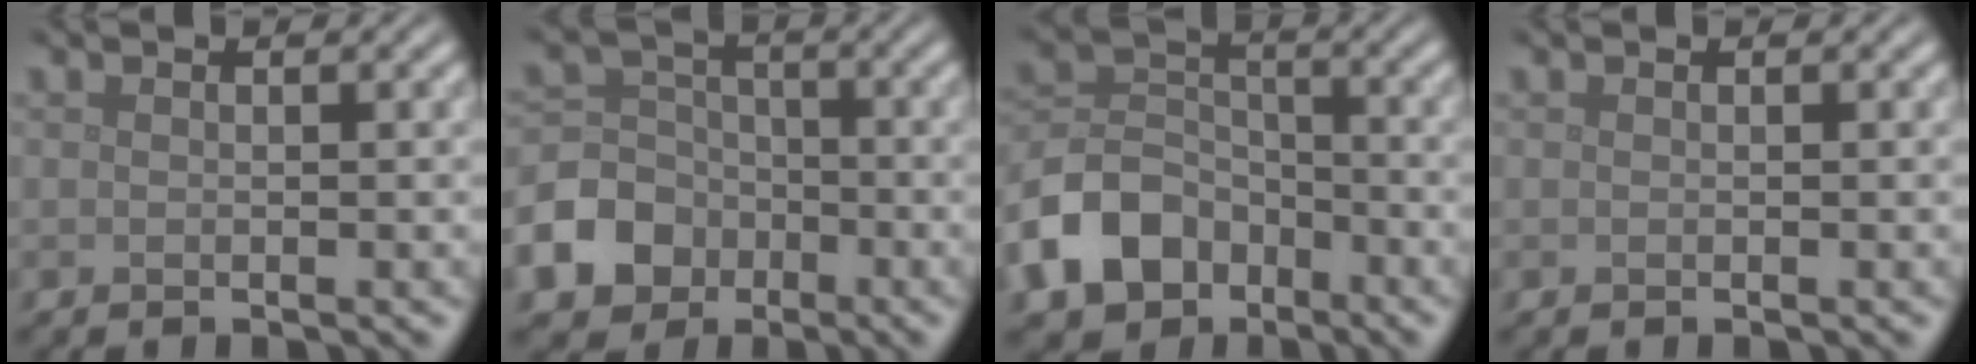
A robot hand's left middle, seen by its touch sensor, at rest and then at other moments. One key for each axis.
{"total": 8.3, "fx": -4.1, "fy": 6.9, "fz": 2.3, "tx": -0.048, "ty": -0.017, "tz": -0.101}
{"total": 7.3, "fx": -4.1, "fy": 5.1, "fz": 3.2, "tx": -0.064, "ty": 0.001, "tz": -0.093}
{"total": 0.0}